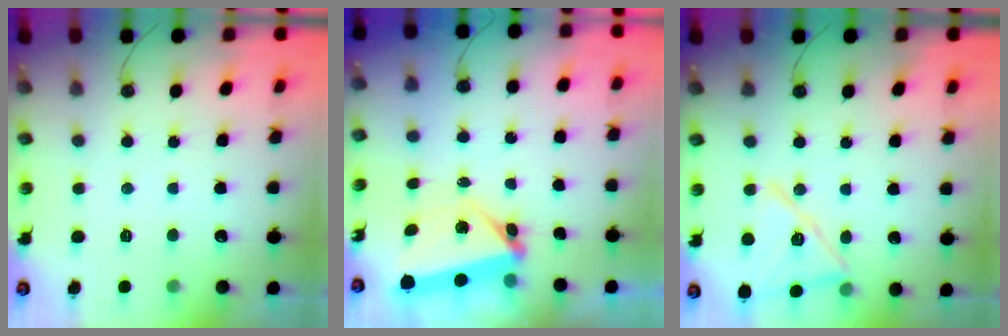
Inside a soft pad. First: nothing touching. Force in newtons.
{"total": 7.6, "press": 4.7, "slide": 6.0}
{"total": 16.4, "press": 12.2, "slide": 10.9}